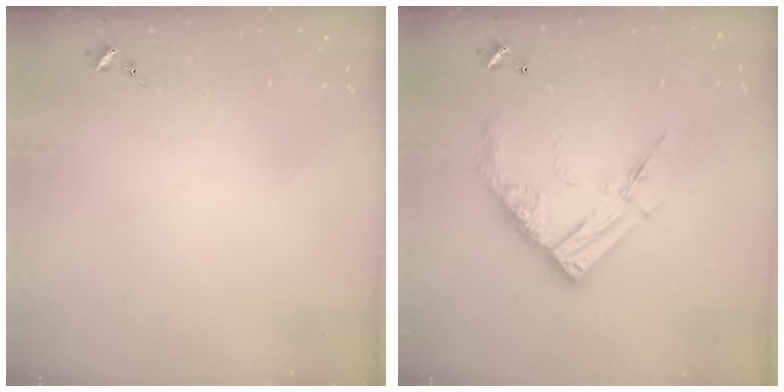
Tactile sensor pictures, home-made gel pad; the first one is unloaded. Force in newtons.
{"total": 15.8, "press": 15.7, "slide": 1.4}